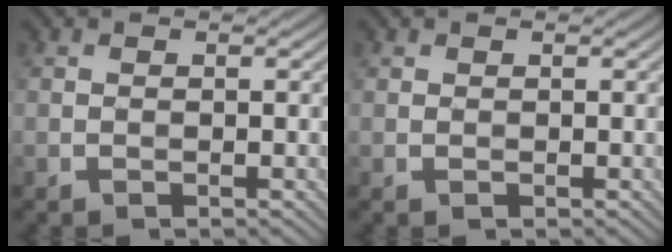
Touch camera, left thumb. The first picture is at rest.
{"total": 0.7, "force": [0.5, 0.4, 0.1], "torque": [-0.002, 0.001, 0.010]}